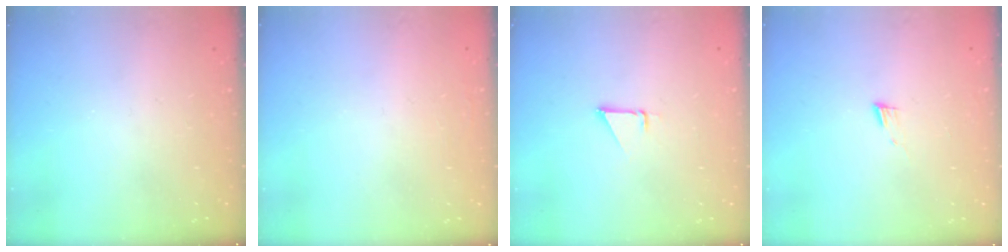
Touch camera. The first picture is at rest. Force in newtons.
{"total": 1.8, "press": 1.7, "slide": 0.4}
{"total": 1.5, "press": 1.5, "slide": 0.1}
{"total": 4.9, "press": 4.9, "slide": 0.5}